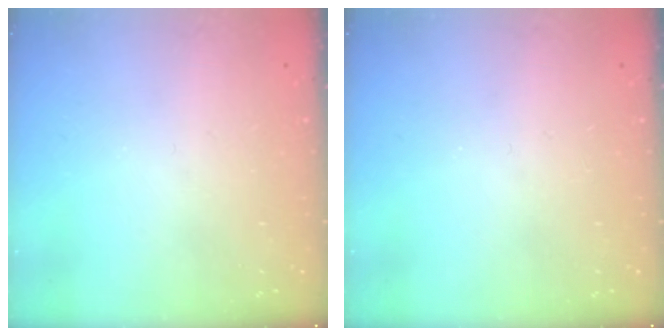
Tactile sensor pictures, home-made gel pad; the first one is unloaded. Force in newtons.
{"total": 0.0}